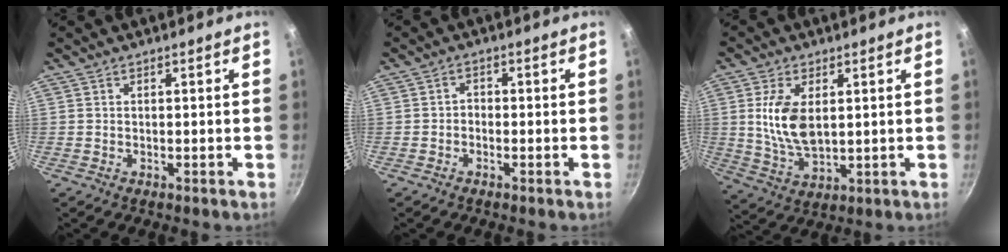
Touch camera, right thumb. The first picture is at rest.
{"total": 1.4, "force": [-0.8, 1.0, 0.6], "torque": [-0.006, 0.011, -0.017]}
{"total": 10.0, "force": [1.8, 5.4, 8.2], "torque": [-0.159, -0.016, 0.042]}